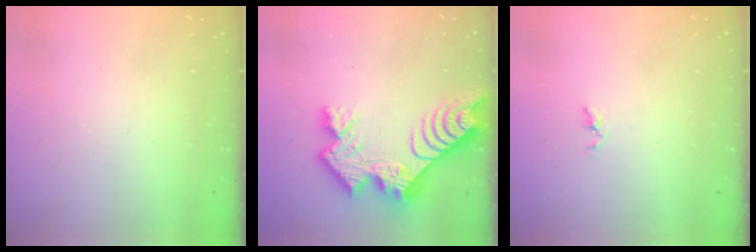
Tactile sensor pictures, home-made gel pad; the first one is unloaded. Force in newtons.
{"total": 13.7, "press": 13.7, "slide": 1.1}
{"total": 1.8, "press": 1.7, "slide": 0.3}